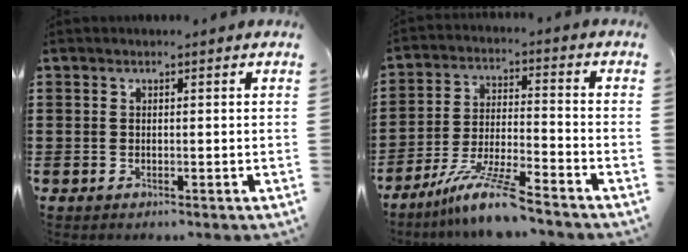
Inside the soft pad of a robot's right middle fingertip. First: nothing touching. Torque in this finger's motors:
{"motor_torque": [1.40, -0.74, 0.27, 0.21]}